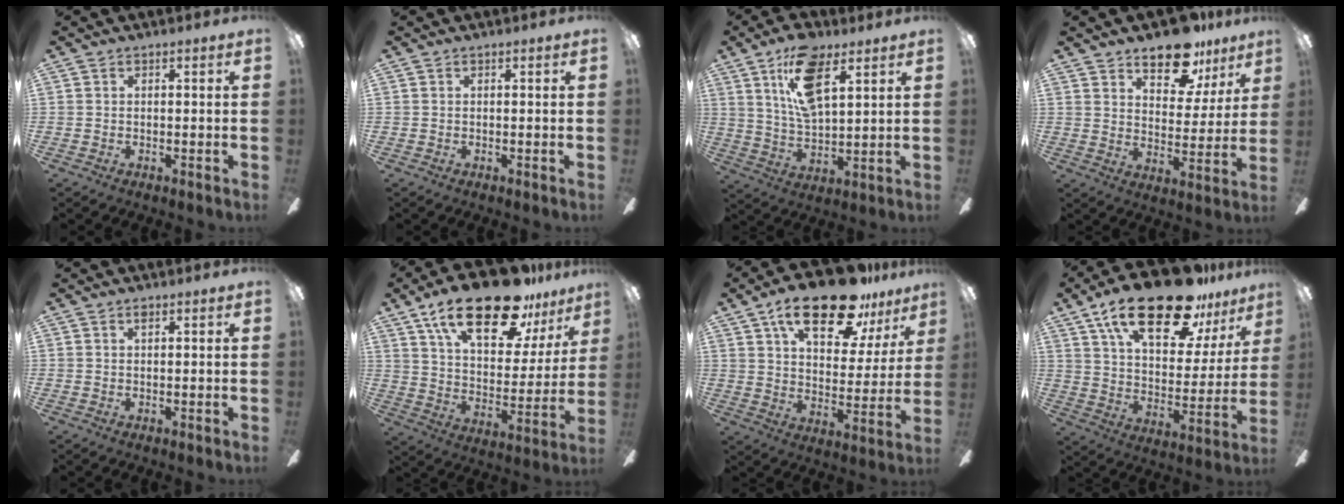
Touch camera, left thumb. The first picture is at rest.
{"total": 0.0}
{"total": 14.6, "force": [7.9, 6.8, 10.2], "torque": [-0.177, -0.012, 0.139]}
{"total": 13.3, "force": [10.1, 6.0, 6.1], "torque": [-0.081, -0.061, 0.180]}
{"total": 1.0, "force": [0.6, 0.4, 0.7], "torque": [-0.016, 0.003, 0.011]}
{"total": 24.5, "force": [16.3, 9.4, 15.6], "torque": [-0.251, -0.092, 0.277]}
{"total": 21.8, "force": [14.3, 8.8, 13.9], "torque": [-0.221, -0.072, 0.240]}
{"total": 24.8, "force": [16.6, 9.4, 15.9], "torque": [-0.258, -0.094, 0.279]}